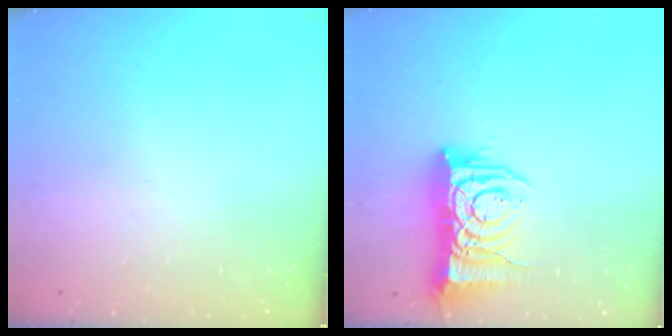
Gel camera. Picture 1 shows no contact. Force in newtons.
{"total": 11.3, "press": 11.2, "slide": 1.4}